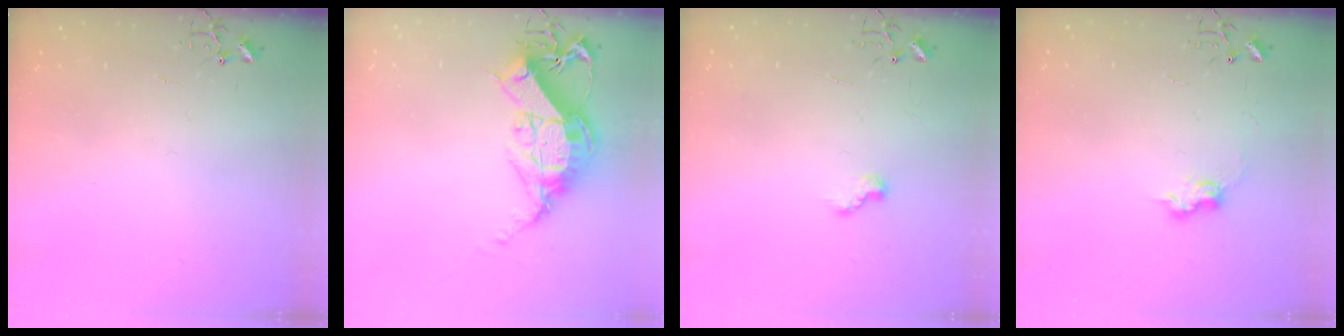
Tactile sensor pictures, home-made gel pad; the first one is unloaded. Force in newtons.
{"total": 15.7, "press": 15.6, "slide": 1.4}
{"total": 6.4, "press": 6.3, "slide": 0.6}
{"total": 7.4, "press": 7.4, "slide": 0.4}